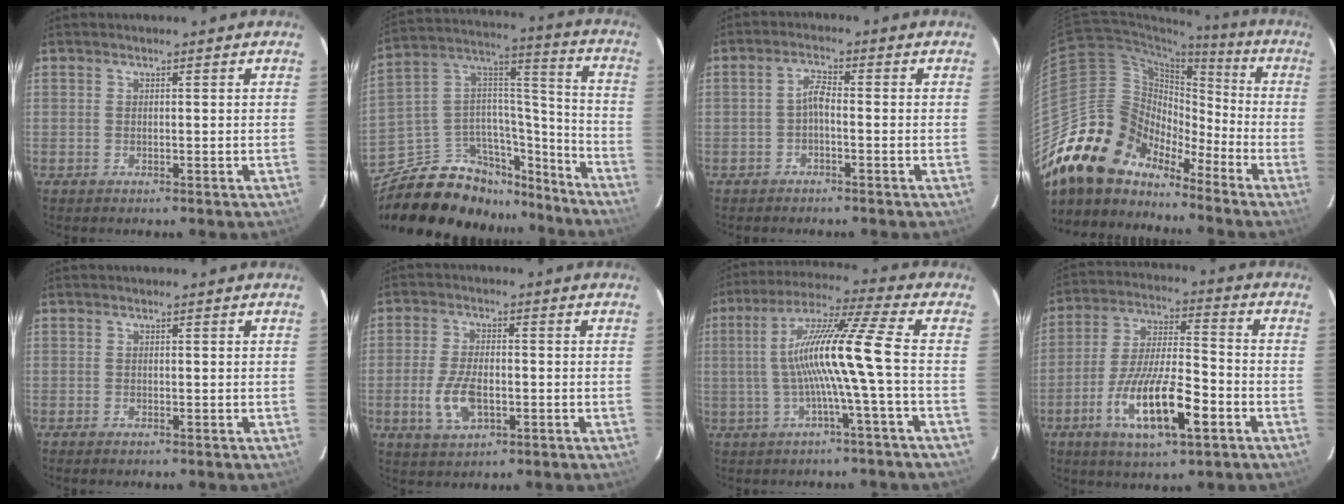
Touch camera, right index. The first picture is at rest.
{"total": 24.9, "force": [-19.0, 11.8, 11.0], "torque": [-0.212, 0.068, -0.279]}
{"total": 2.2, "force": [-1.2, 0.1, 1.9], "torque": [-0.044, 0.007, -0.025]}
{"total": 16.8, "force": [-13.9, 8.3, 4.6], "torque": [-0.091, 0.035, -0.259]}
{"total": 0.8, "force": [-0.7, -0.1, 0.3], "torque": [-0.009, -0.005, -0.015]}
{"total": 7.9, "force": [-2.2, 4.1, 6.4], "torque": [-0.138, -0.005, -0.039]}
{"total": 12.4, "force": [-1.8, -2.4, 12.0], "torque": [-0.220, 0.006, -0.027]}
{"total": 15.6, "force": [-6.9, 4.1, 13.4], "torque": [-0.267, -0.014, -0.122]}